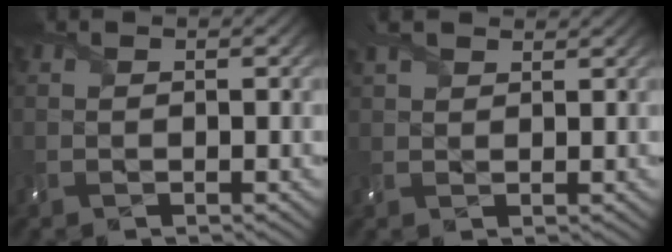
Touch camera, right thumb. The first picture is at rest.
{"total": 3.9, "force": [2.5, 1.9, 2.3], "torque": [-0.067, 0.018, 0.048]}